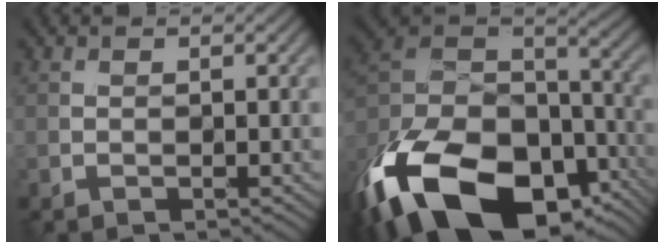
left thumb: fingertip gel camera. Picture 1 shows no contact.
{"total": 22.0, "force": [-13.6, 11.5, 12.9], "torque": [-0.296, -0.059, -0.200]}